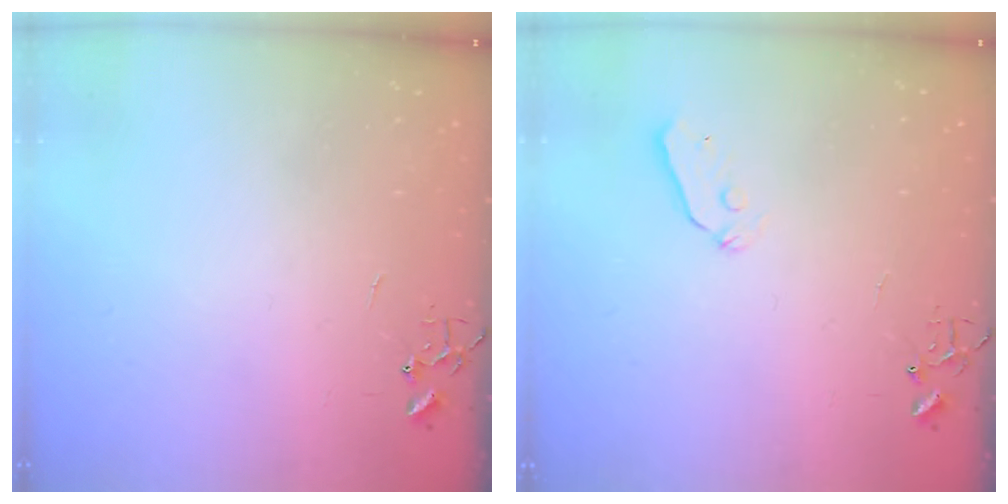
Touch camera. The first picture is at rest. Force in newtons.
{"total": 4.5, "press": 4.4, "slide": 0.7}